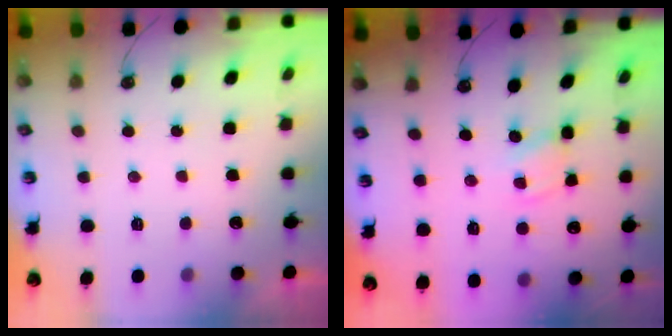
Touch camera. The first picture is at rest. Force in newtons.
{"total": 1.6, "press": 1.6, "slide": 0.2}